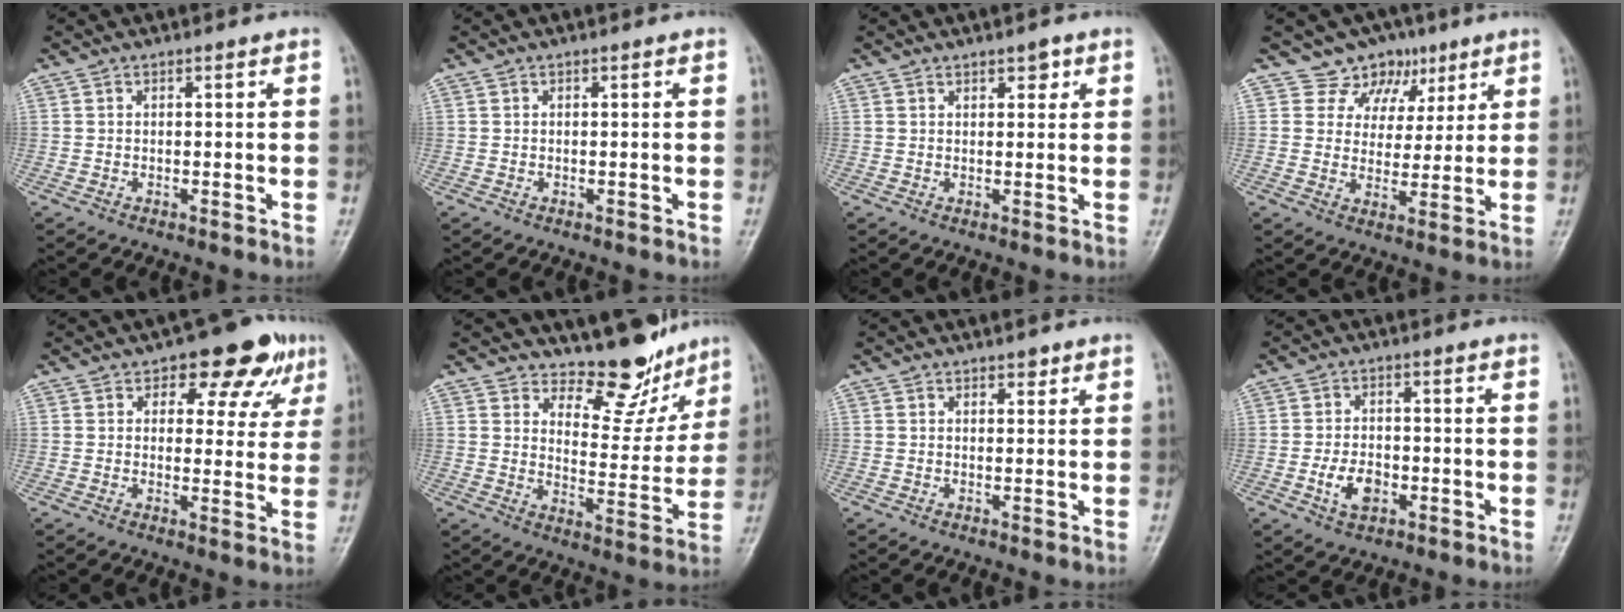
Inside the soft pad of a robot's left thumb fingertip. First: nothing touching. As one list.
[{"total": 0.0}, {"total": 2.2, "force": [1.3, 1.1, 1.3], "torque": [-0.007, -0.005, 0.018]}, {"total": 8.1, "force": [5.1, 6.3, 0.5], "torque": [0.038, -0.023, 0.077]}, {"total": 10.4, "force": [5.7, 6.0, 6.4], "torque": [-0.027, -0.017, 0.066]}, {"total": 10.9, "force": [9.6, 4.4, 2.7], "torque": [0.000, -0.086, 0.138]}, {"total": 1.4, "force": [1.0, 0.8, 0.7], "torque": [0.000, -0.005, 0.012]}, {"total": 5.5, "force": [-1.8, 3.6, 3.7], "torque": [-0.059, 0.008, -0.031]}]